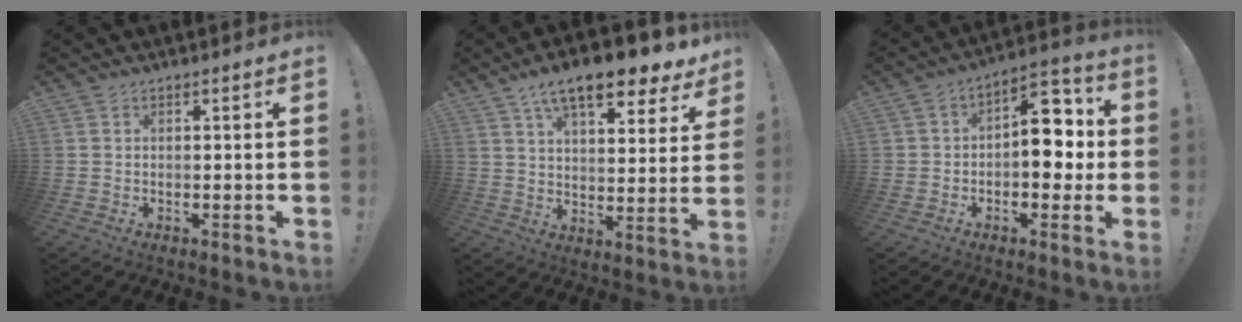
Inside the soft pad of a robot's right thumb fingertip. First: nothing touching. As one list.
[{"total": 14.7, "force": [9.8, 4.8, 9.7], "torque": [-0.157, -0.062, 0.164]}, {"total": 12.8, "force": [-0.7, 9.0, 9.1], "torque": [-0.101, 0.014, -0.011]}]